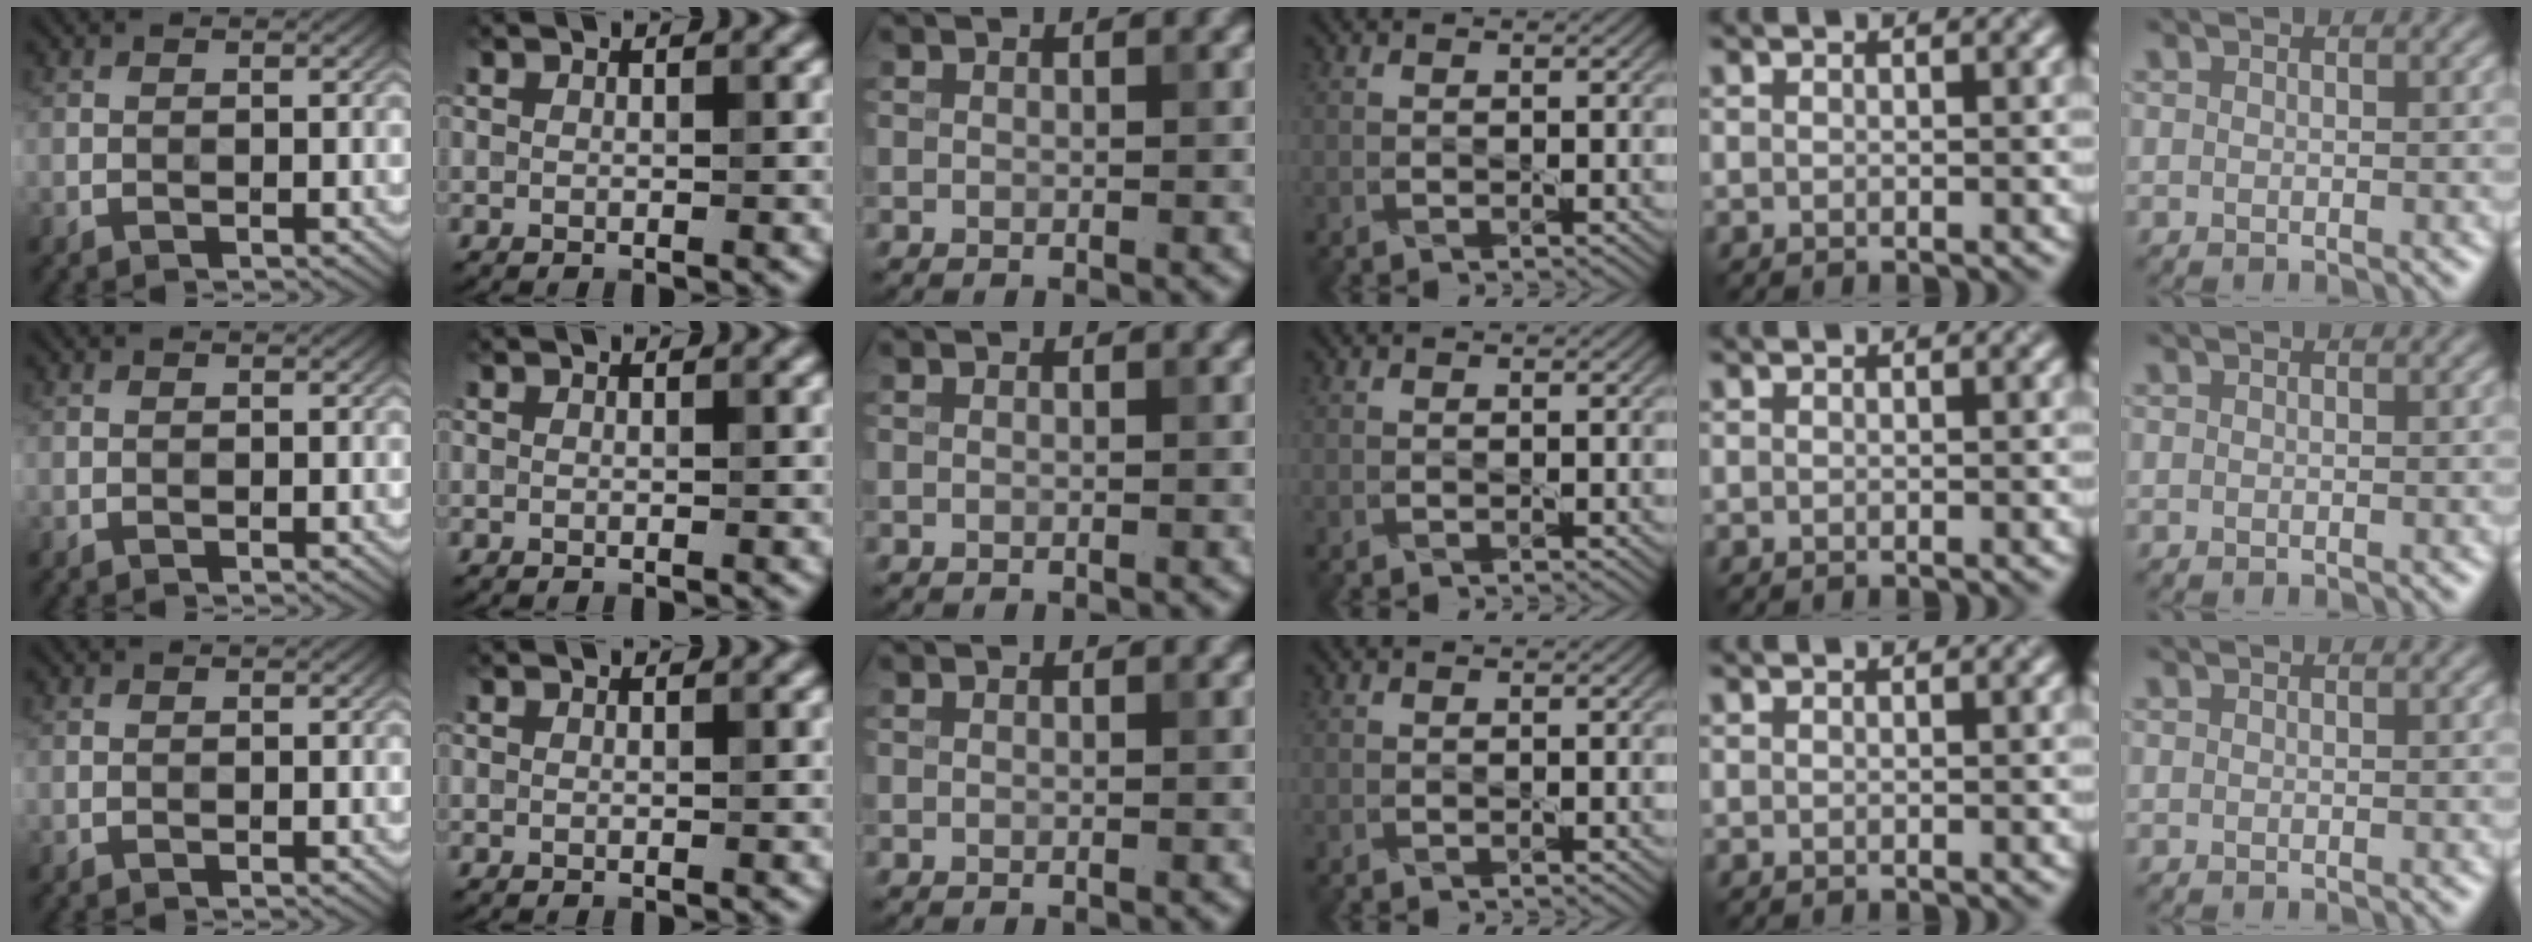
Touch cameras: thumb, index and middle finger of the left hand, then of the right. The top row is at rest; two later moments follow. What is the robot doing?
{"motion": "squeeze", "object": "sponge"}